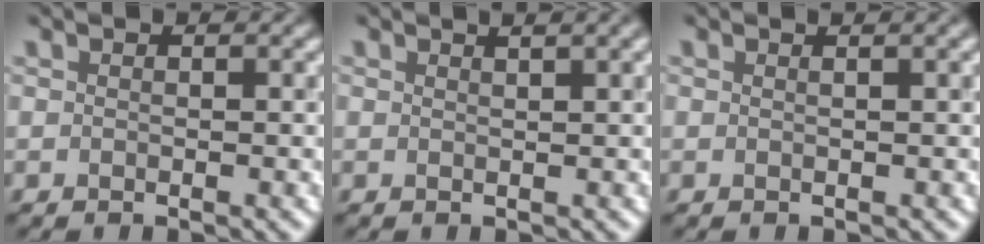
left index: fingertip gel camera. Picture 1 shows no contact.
{"total": 1.6, "force": [1.1, 0.3, 1.2], "torque": [-0.010, 0.002, 0.014]}
{"total": 0.7, "force": [0.3, 0.0, 0.6], "torque": [-0.008, 0.005, 0.002]}